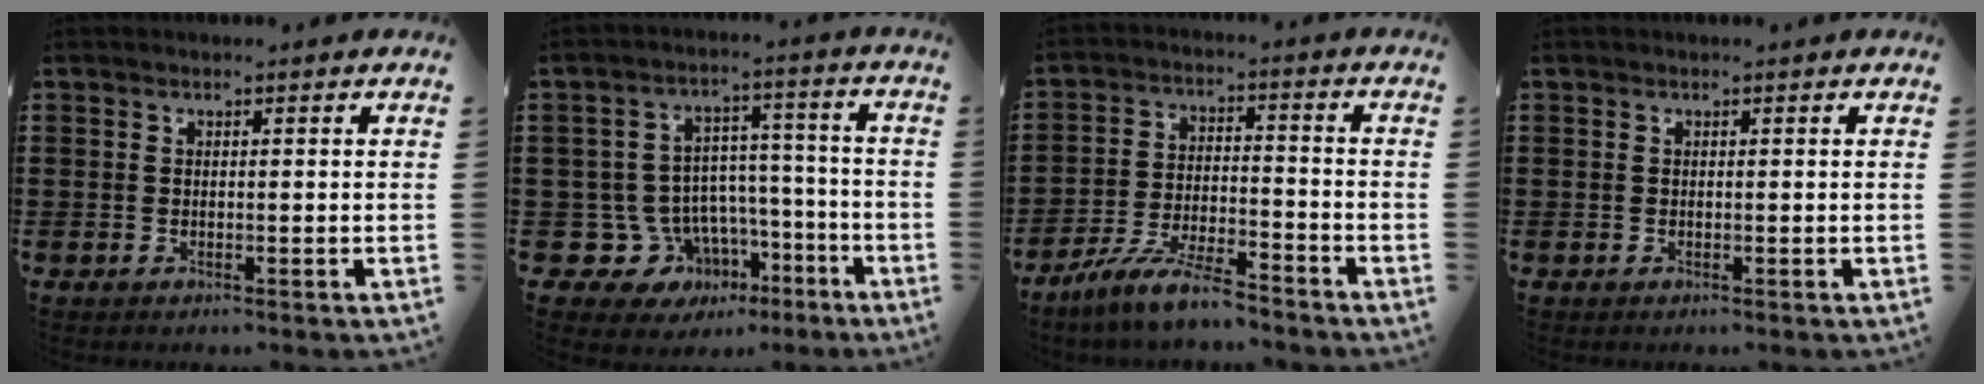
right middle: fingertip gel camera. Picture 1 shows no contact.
{"total": 9.4, "force": [-4.9, 7.9, 1.8], "torque": [-0.057, 0.016, -0.079]}
{"total": 7.7, "force": [-6.7, 0.8, 3.8], "torque": [-0.088, -0.001, -0.131]}
{"total": 0.0}